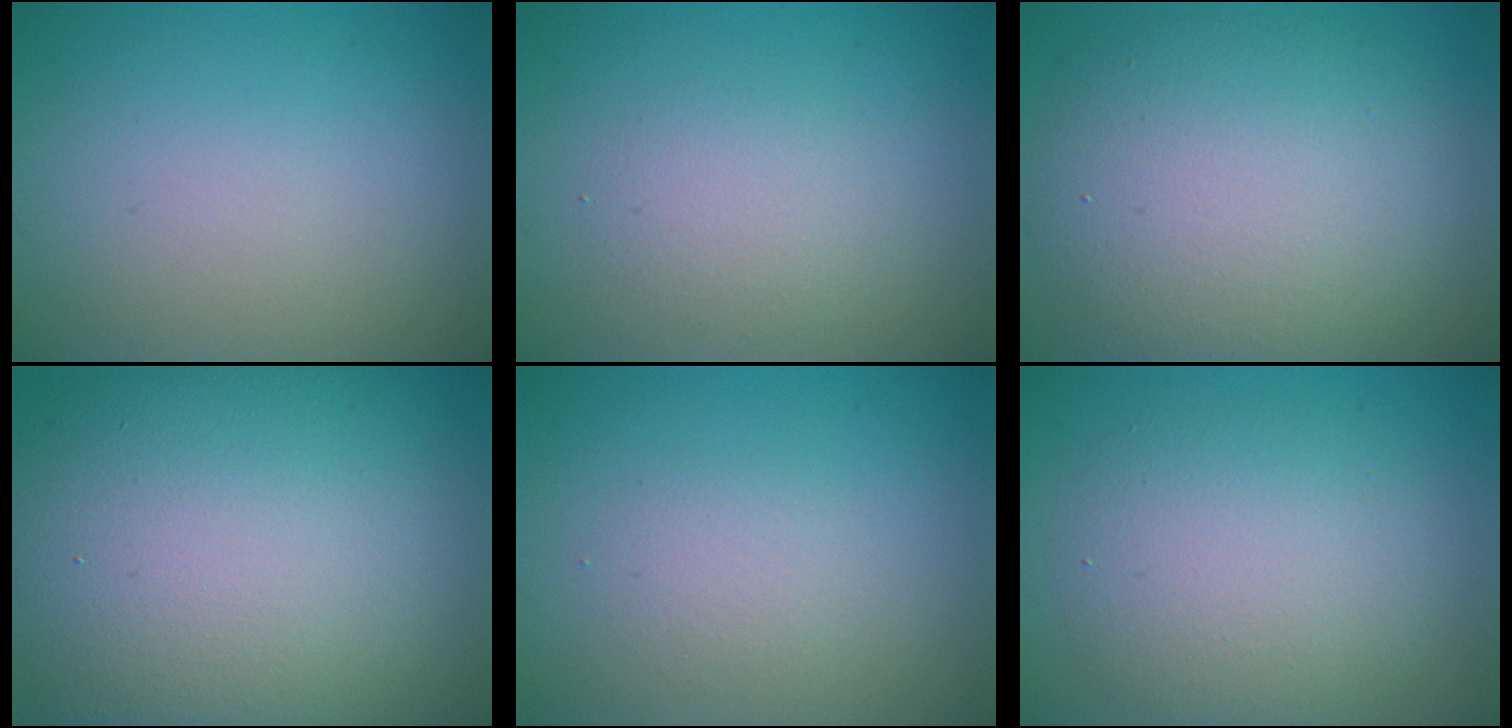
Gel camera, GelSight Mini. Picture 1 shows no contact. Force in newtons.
{"total": 2.1, "press": 2.1, "slide": 0.1}
{"total": 10.4, "press": 10.4, "slide": 0.3}
{"total": 15.6, "press": 15.6, "slide": 1.1}
{"total": 1.6, "press": 1.6, "slide": 0.2}
{"total": 5.5, "press": 5.5, "slide": 0.2}